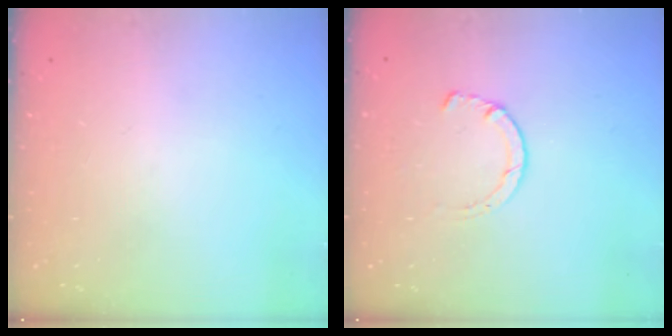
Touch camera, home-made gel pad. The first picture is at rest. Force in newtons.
{"total": 1.5, "press": 1.5, "slide": 0.3}